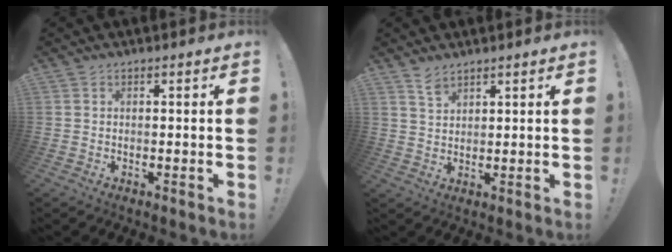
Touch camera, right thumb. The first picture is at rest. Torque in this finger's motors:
{"motor_torque": [0.24, 0.39, 0.02, -0.18, 0.00]}